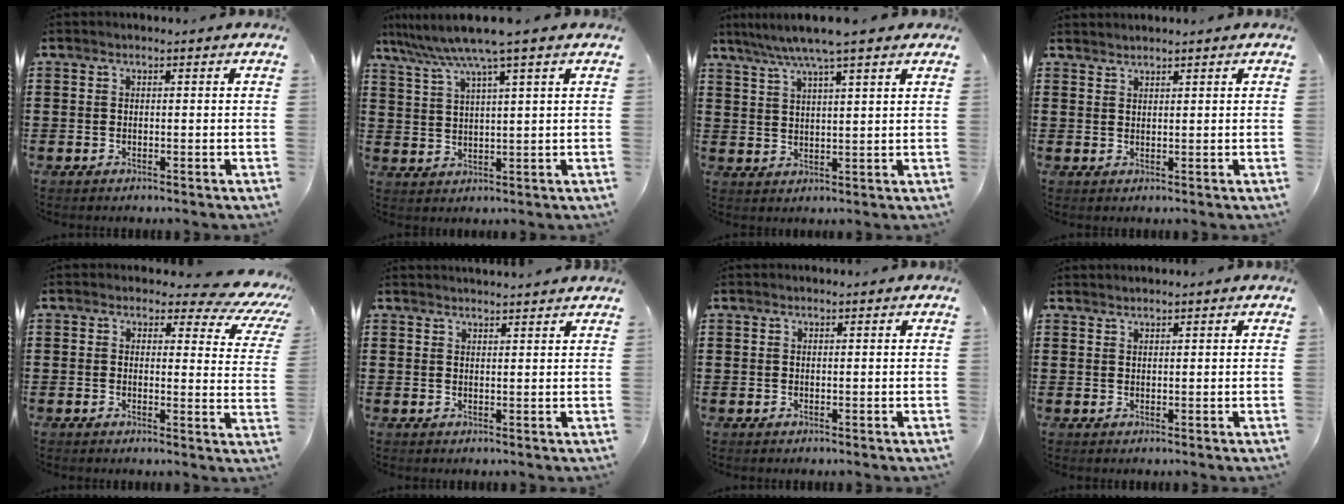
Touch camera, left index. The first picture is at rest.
{"total": 6.7, "force": [4.9, -0.4, 4.5], "torque": [-0.102, -0.021, 0.082]}
{"total": 6.2, "force": [5.0, -0.1, 3.7], "torque": [-0.085, -0.014, 0.086]}
{"total": 1.3, "force": [1.3, -0.1, -0.1], "torque": [0.000, -0.001, 0.026]}
{"total": 3.6, "force": [2.6, 1.6, 2.0], "torque": [-0.038, -0.016, 0.040]}
{"total": 1.6, "force": [1.6, 0.0, -0.2], "torque": [-0.001, -0.001, 0.032]}
{"total": 0.0}
{"total": 1.0, "force": [1.0, 0.0, 0.0], "torque": [-0.003, -0.002, 0.021]}